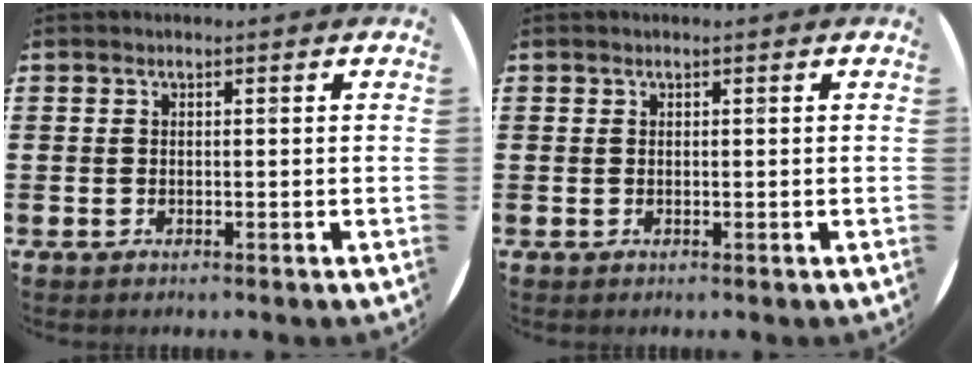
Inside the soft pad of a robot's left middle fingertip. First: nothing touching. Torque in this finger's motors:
{"motor_torque": [-0.06, 0.07, -0.01, -0.01]}